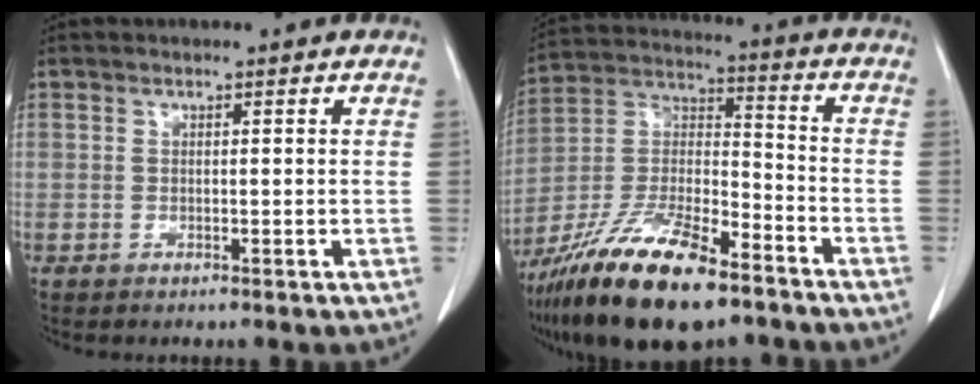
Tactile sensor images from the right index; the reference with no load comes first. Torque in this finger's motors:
{"motor_torque": [1.03, -0.90, 0.98, 0.21]}